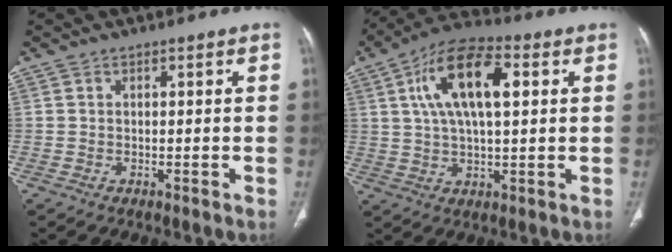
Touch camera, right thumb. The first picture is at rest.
{"total": 14.8, "force": [4.1, 6.4, 12.7], "torque": [-0.227, 0.017, 0.067]}